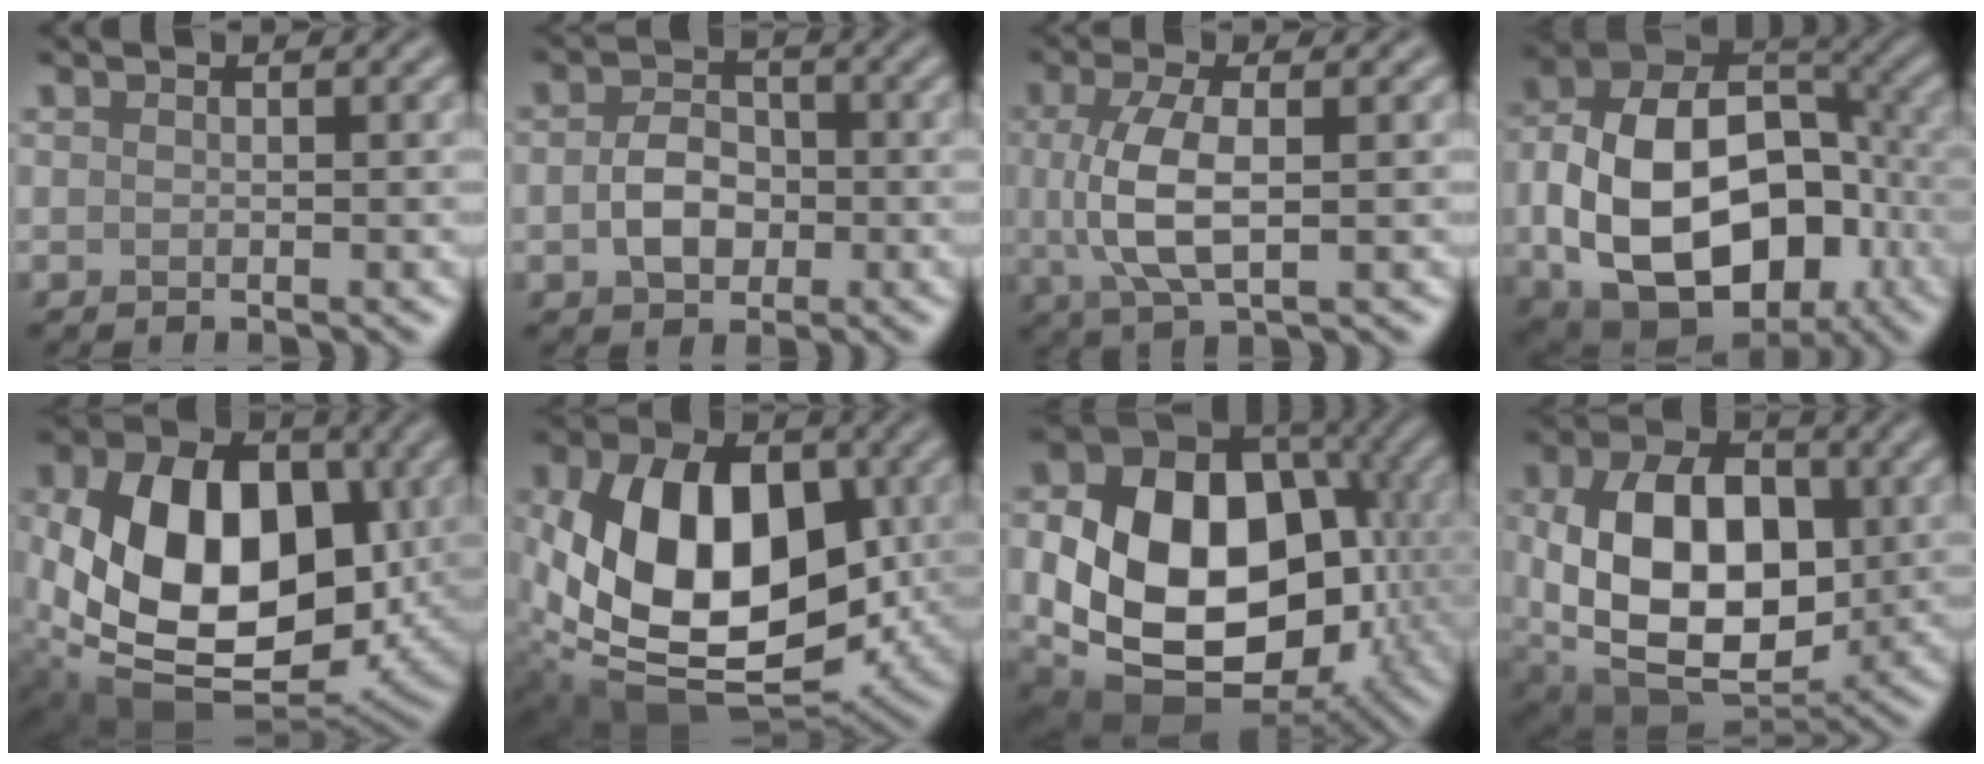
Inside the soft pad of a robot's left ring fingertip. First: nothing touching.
{"total": 3.6, "force": [-0.6, 2.6, 2.4], "torque": [-0.045, 0.004, -0.017]}
{"total": 5.2, "force": [0.2, 1.9, 4.8], "torque": [-0.107, 0.002, 0.003]}
{"total": 15.7, "force": [-2.9, 10.7, 11.1], "torque": [-0.198, -0.020, -0.048]}
{"total": 14.0, "force": [0.6, 9.5, 10.3], "torque": [-0.191, -0.016, 0.019]}
{"total": 13.9, "force": [0.5, 9.0, 10.5], "torque": [-0.189, -0.011, 0.016]}
{"total": 17.5, "force": [-1.6, 12.4, 12.2], "torque": [-0.184, -0.017, -0.017]}
{"total": 13.8, "force": [0.4, 9.0, 10.5], "torque": [-0.187, -0.003, 0.017]}